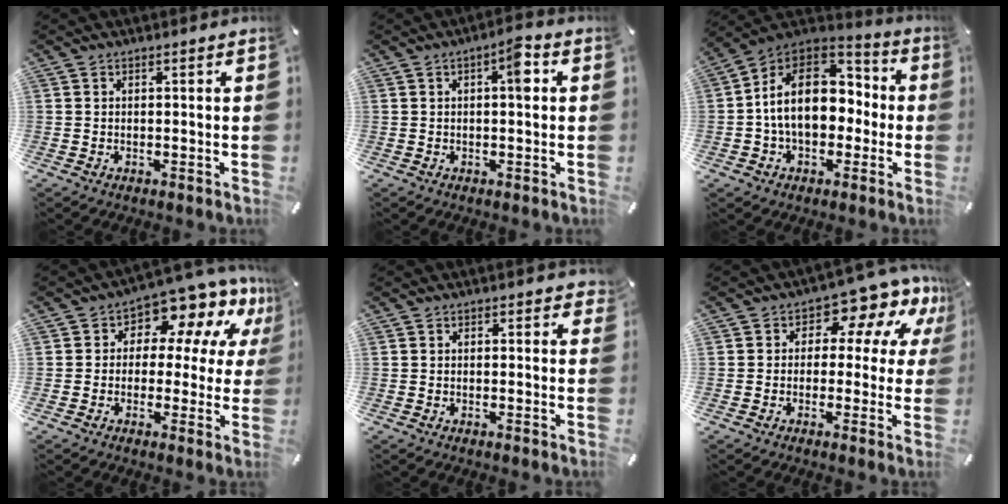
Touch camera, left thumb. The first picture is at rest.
{"total": 5.1, "force": [0.9, 1.8, 4.7], "torque": [-0.060, 0.002, 0.004]}
{"total": 18.6, "force": [-0.1, 13.8, 12.5], "torque": [-0.212, 0.010, -0.002]}
{"total": 9.0, "force": [5.7, 5.0, 4.8], "torque": [-0.081, -0.054, 0.100]}
{"total": 0.9, "force": [0.3, 0.7, 0.5], "torque": [0.005, -0.001, 0.001]}
{"total": 10.1, "force": [5.2, 5.7, 6.5], "torque": [-0.085, -0.044, 0.089]}